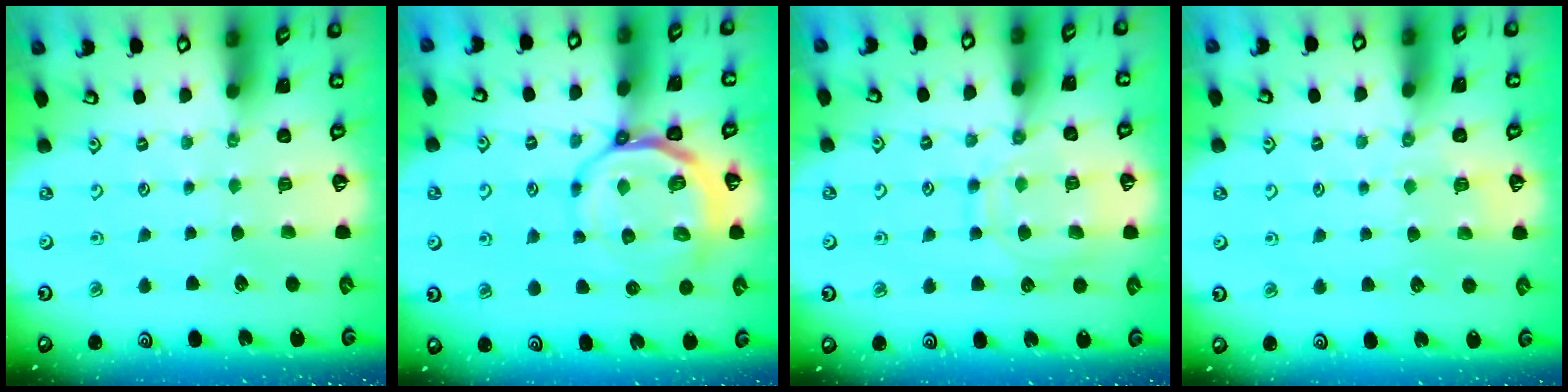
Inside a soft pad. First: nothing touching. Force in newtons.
{"total": 10.8, "press": 10.4, "slide": 2.7}
{"total": 12.5, "press": 12.5, "slide": 1.0}
{"total": 4.3, "press": 4.2, "slide": 0.9}